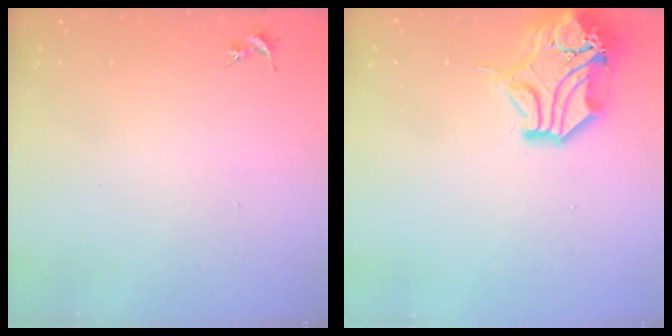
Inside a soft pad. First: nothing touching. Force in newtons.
{"total": 15.9, "press": 15.7, "slide": 2.2}